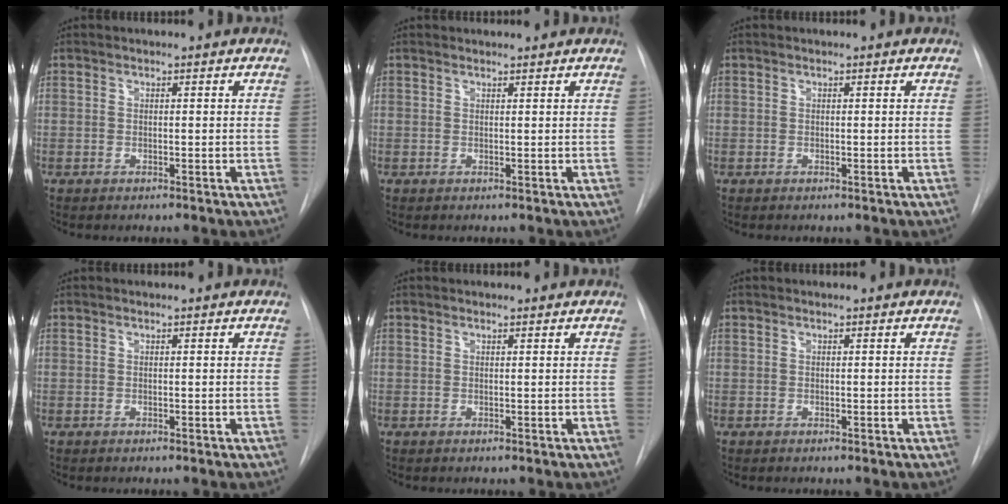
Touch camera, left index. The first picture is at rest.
{"total": 1.3, "force": [1.2, 0.1, 0.0], "torque": [-0.009, 0.008, 0.020]}
{"total": 0.0}
{"total": 0.0}
{"total": 0.6, "force": [0.6, 0.1, 0.0], "torque": [-0.006, 0.003, 0.010]}
{"total": 0.0}